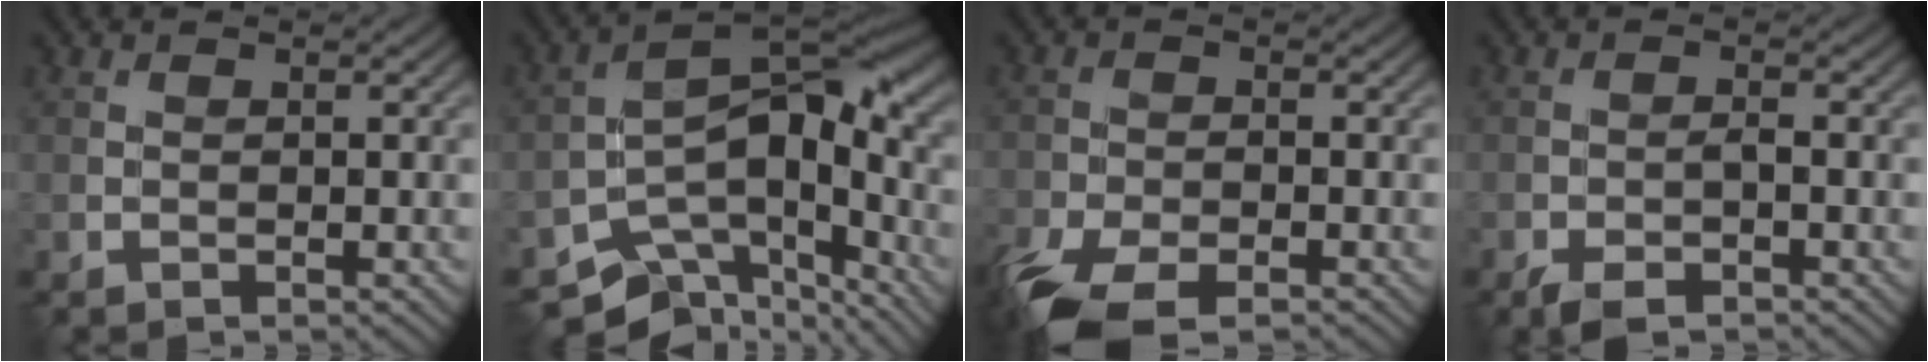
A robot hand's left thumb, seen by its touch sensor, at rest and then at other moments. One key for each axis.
{"total": 12.5, "fx": -7.3, "fy": 6.1, "fz": 8.1, "tx": -0.138, "ty": -0.023, "tz": -0.123}
{"total": 8.1, "fx": -5.5, "fy": 3.3, "fz": 5.0, "tx": -0.103, "ty": -0.025, "tz": -0.103}
{"total": 3.4, "fx": -2.1, "fy": 1.3, "fz": 2.4, "tx": -0.043, "ty": -0.002, "tz": -0.043}